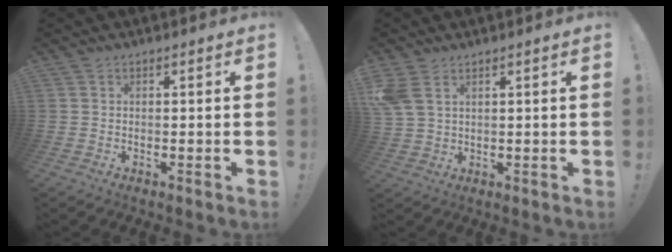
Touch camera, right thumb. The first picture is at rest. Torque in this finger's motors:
{"motor_torque": [0.74, 1.20, 1.29, 0.28, 0.63]}